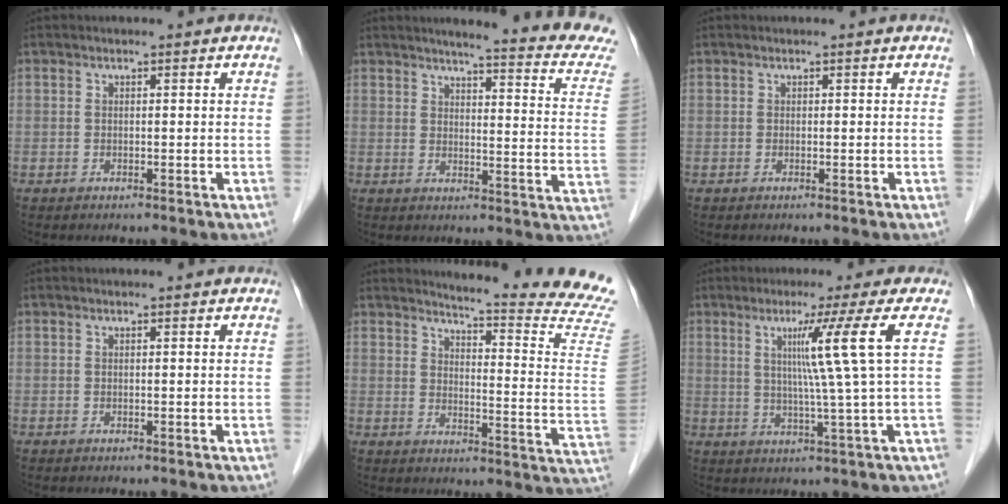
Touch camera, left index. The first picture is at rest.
{"total": 17.1, "force": [15.5, -0.2, 7.1], "torque": [-0.085, -0.082, 0.159]}
{"total": 0.0}
{"total": 0.0}
{"total": 18.3, "force": [17.5, -2.5, 4.7], "torque": [-0.077, -0.159, 0.190]}
{"total": 8.2, "force": [2.2, -3.1, 7.2], "torque": [-0.130, -0.007, 0.049]}